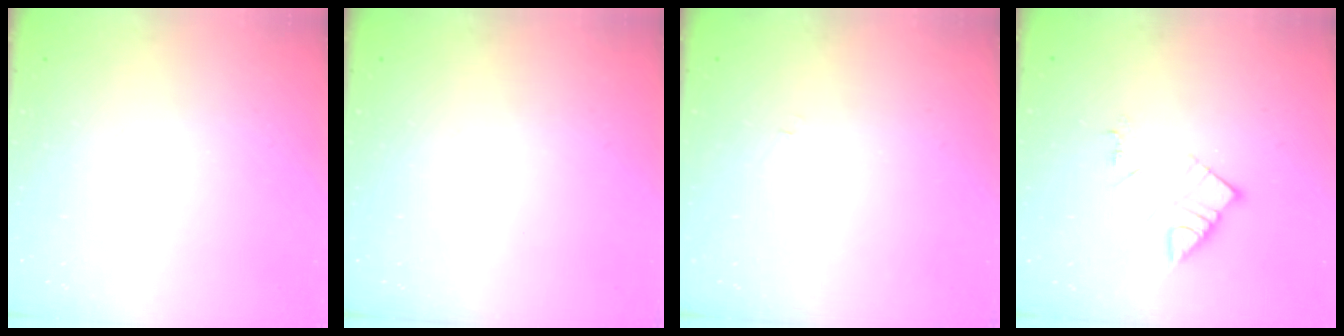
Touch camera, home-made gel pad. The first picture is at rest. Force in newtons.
{"total": 0.0}
{"total": 3.1, "press": 3.1, "slide": 0.5}
{"total": 8.9, "press": 8.9, "slide": 0.5}